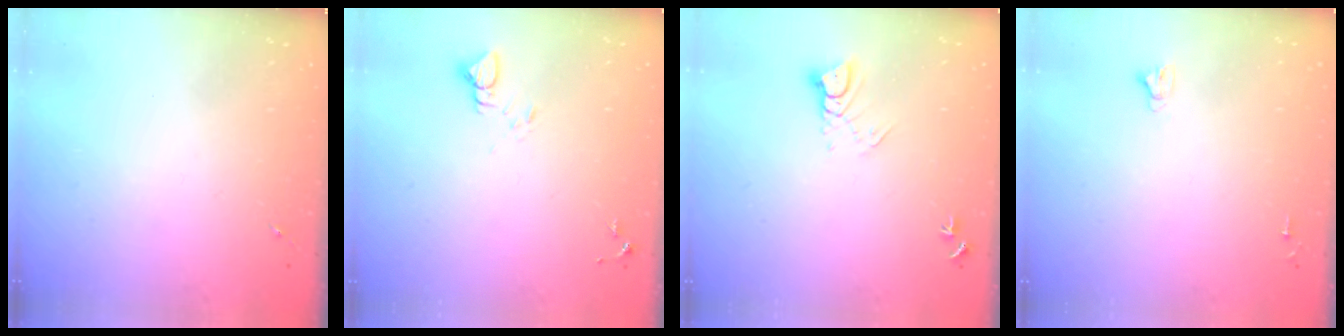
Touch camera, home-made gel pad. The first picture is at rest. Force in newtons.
{"total": 3.1, "press": 3.1, "slide": 0.1}
{"total": 4.9, "press": 4.8, "slide": 0.3}
{"total": 2.4, "press": 2.4, "slide": 0.2}